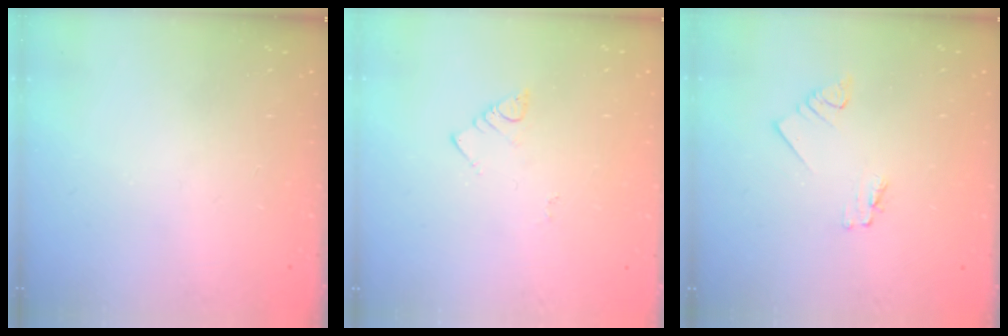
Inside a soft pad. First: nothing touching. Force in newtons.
{"total": 2.7, "press": 2.7, "slide": 0.6}
{"total": 1.8, "press": 1.7, "slide": 0.2}